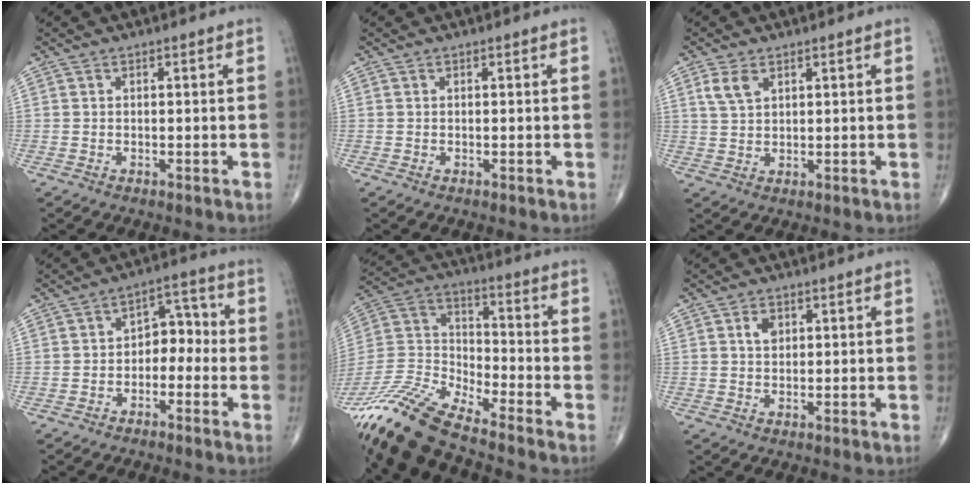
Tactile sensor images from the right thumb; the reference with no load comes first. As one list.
[{"total": 0.0}, {"total": 3.9, "force": [2.0, 2.2, 2.5], "torque": [-0.048, -0.001, 0.045]}, {"total": 6.3, "force": [-1.5, 4.4, 4.2], "torque": [-0.029, 0.039, -0.039]}, {"total": 14.3, "force": [-13.1, 1.3, 5.8], "torque": [-0.127, 0.062, -0.260]}, {"total": 2.6, "force": [0.9, 1.8, 1.6], "torque": [-0.020, -0.002, 0.014]}]